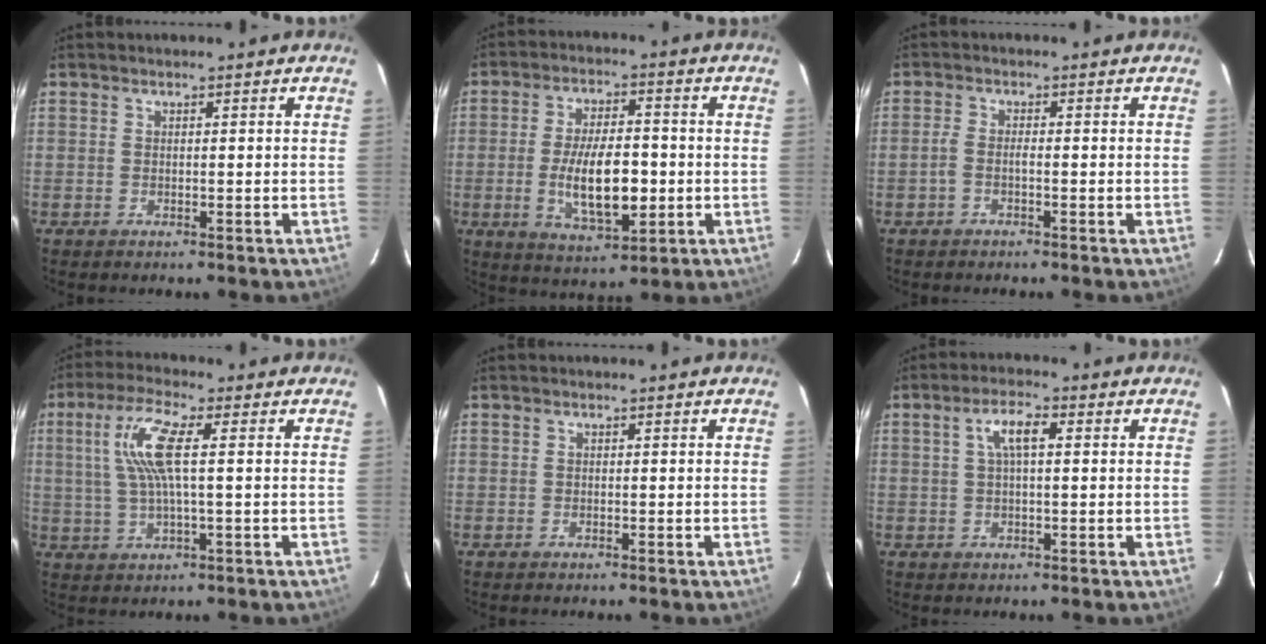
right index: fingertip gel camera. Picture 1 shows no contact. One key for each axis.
{"total": 12.2, "fx": -2.1, "fy": 4.8, "fz": 11.0, "tx": -0.206, "ty": -0.009, "tz": -0.029}
{"total": 1.7, "fx": -1.0, "fy": 0.3, "fz": 1.4, "tx": -0.034, "ty": 0.004, "tz": -0.023}
{"total": 9.3, "fx": 1.8, "fy": 1.5, "fz": 9.0, "tx": -0.178, "ty": 0.009, "tz": 0.037}
{"total": 0.0}
{"total": 4.8, "fx": 1.2, "fy": 1.5, "fz": 4.4, "tx": -0.085, "ty": 0.013, "tz": 0.023}